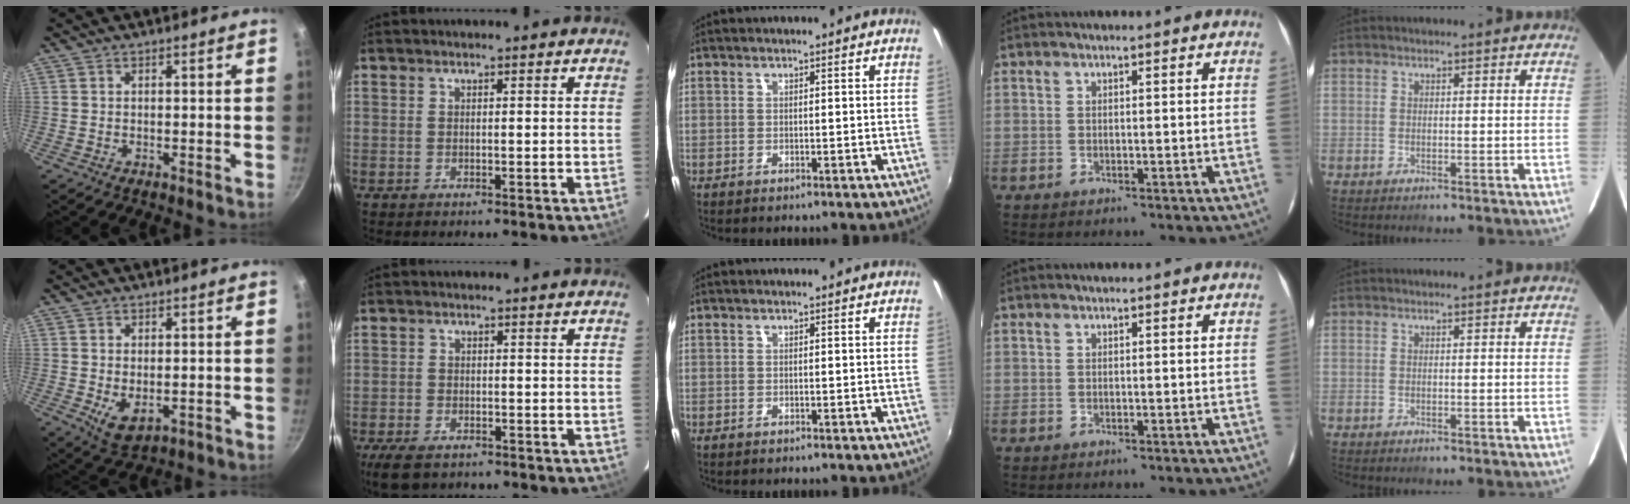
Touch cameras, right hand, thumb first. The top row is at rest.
{"thumb": {"total": 5.5, "force": [-0.9, 3.3, 4.2], "torque": [-0.071, -0.018, -0.005]}, "index": {"total": 6.5, "force": [-4.6, 3.2, 3.3], "torque": [-0.088, -0.016, -0.083]}}